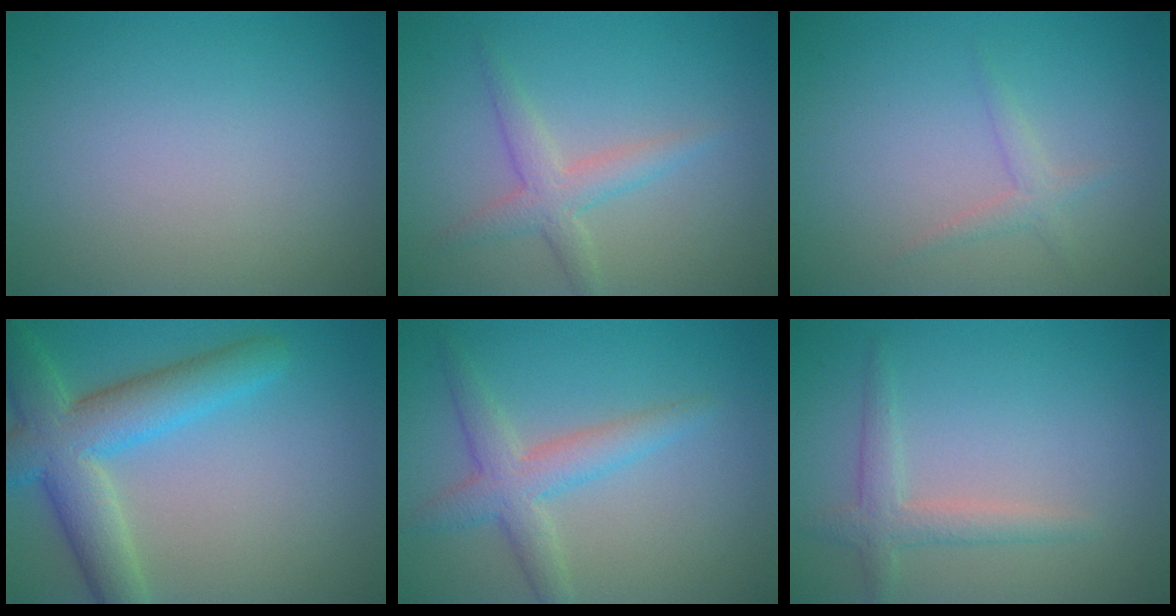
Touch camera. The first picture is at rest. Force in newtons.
{"total": 2.7, "press": 2.7, "slide": 0.0}
{"total": 1.2, "press": 1.2, "slide": 0.0}
{"total": 7.3, "press": 7.3, "slide": 0.3}
{"total": 3.7, "press": 3.7, "slide": 0.0}
{"total": 2.3, "press": 2.3, "slide": 0.2}